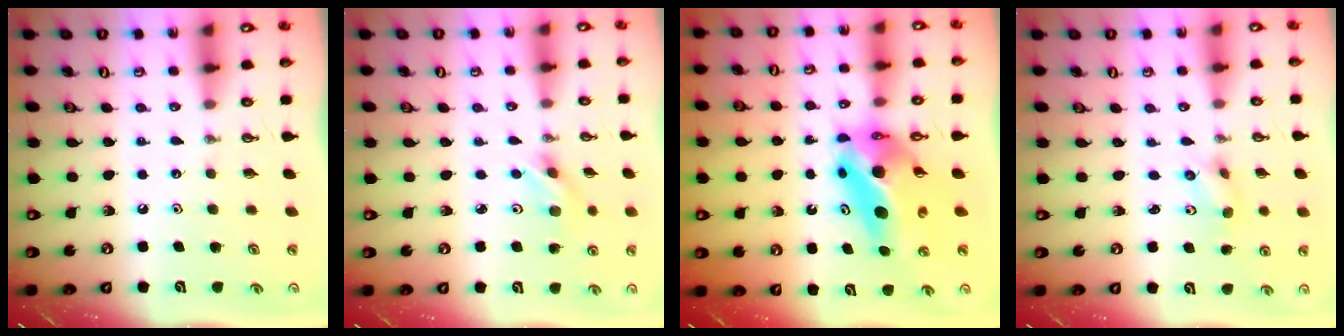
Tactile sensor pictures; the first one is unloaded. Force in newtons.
{"total": 4.0, "press": 4.0, "slide": 0.8}
{"total": 14.3, "press": 13.6, "slide": 4.4}
{"total": 2.8, "press": 2.6, "slide": 1.1}